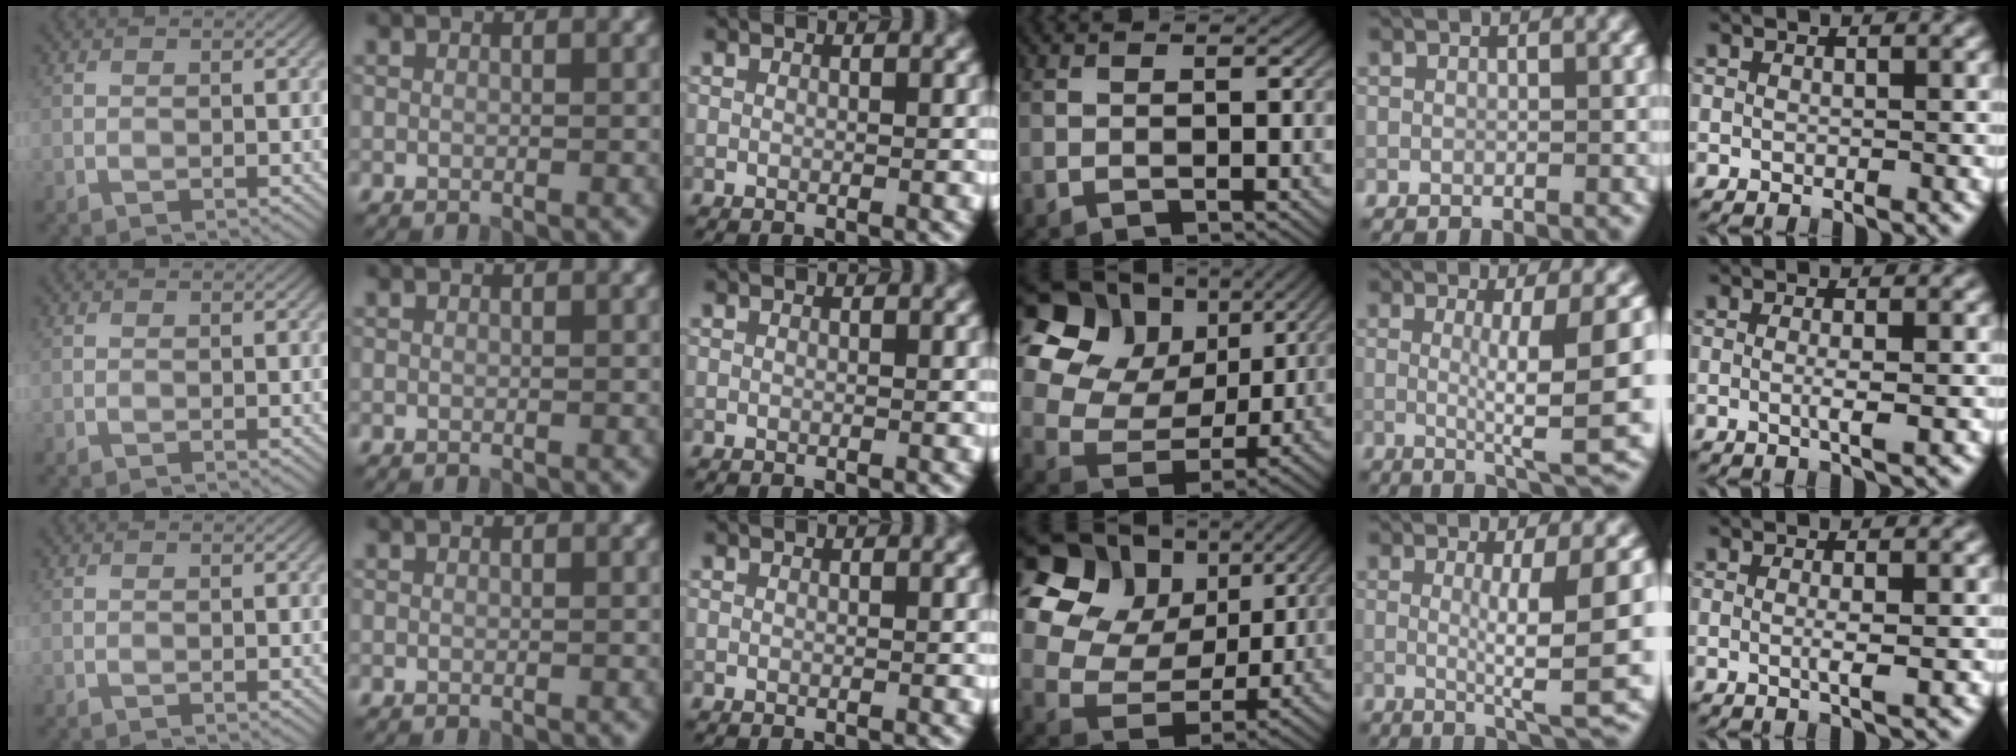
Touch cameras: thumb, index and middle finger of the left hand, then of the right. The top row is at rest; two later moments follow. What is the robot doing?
{"motion": "lift_and_place", "object": "calculator"}